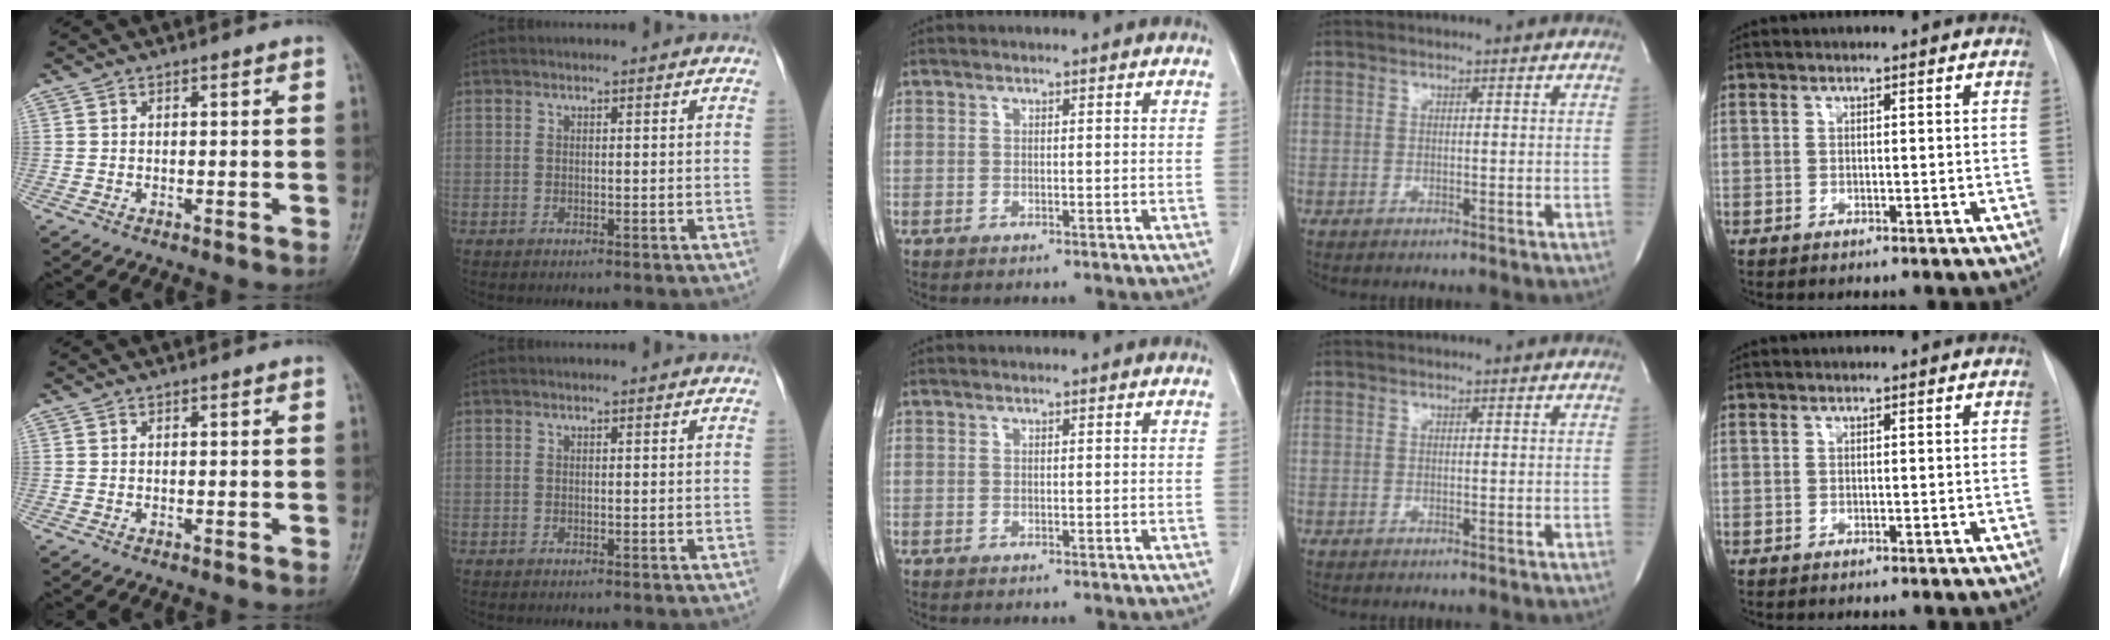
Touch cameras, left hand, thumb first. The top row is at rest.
{}